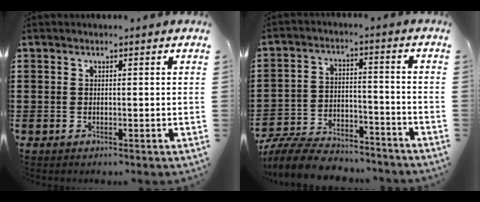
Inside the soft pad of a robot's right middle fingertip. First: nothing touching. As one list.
[{"total": 9.2, "force": [-8.7, 1.8, 2.6], "torque": [-0.049, 0.024, -0.169]}]